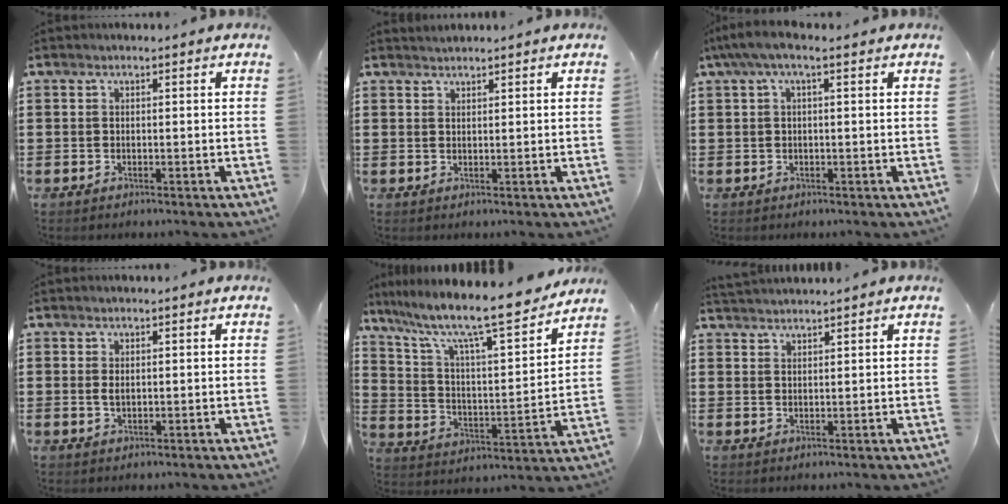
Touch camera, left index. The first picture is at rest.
{"total": 1.0, "force": [1.0, 0.0, 0.0], "torque": [-0.002, 0.000, 0.021]}
{"total": 2.7, "force": [0.2, 0.4, 2.6], "torque": [-0.055, 0.000, -0.002]}
{"total": 1.3, "force": [0.2, 0.6, 1.1], "torque": [-0.030, 0.001, 0.001]}
{"total": 11.7, "force": [9.9, 1.0, 6.2], "torque": [-0.142, -0.075, 0.161]}
{"total": 1.7, "force": [1.7, -0.3, 0.0], "torque": [-0.004, 0.002, 0.035]}